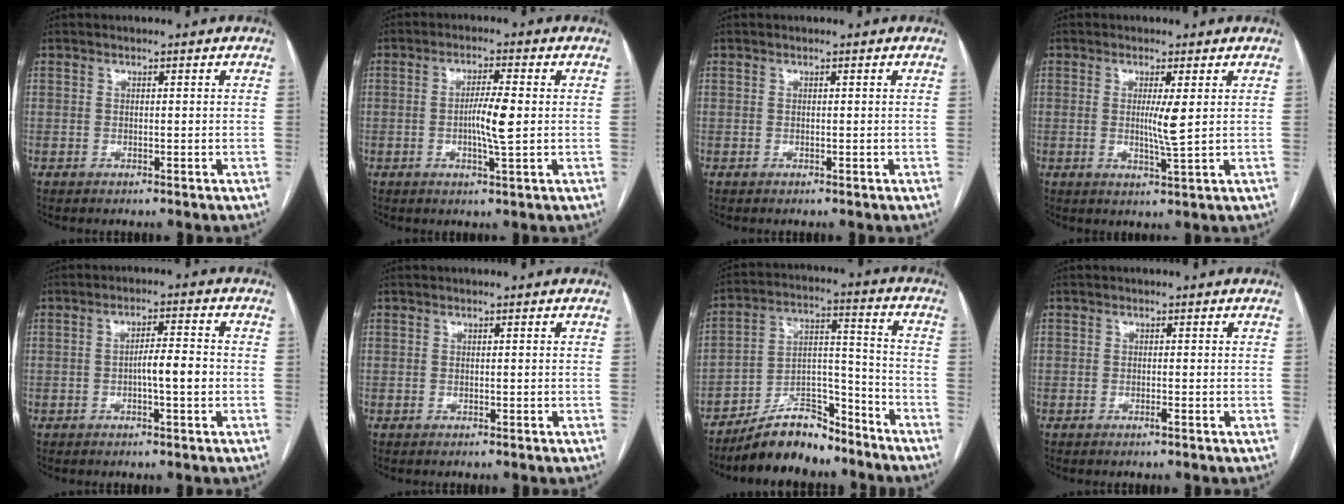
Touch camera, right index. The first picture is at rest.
{"total": 5.1, "force": [-0.3, 0.2, 5.1], "torque": [-0.094, -0.002, -0.006]}
{"total": 0.0}
{"total": 3.8, "force": [0.5, -0.4, 3.7], "torque": [-0.071, -0.010, 0.011]}
{"total": 4.5, "force": [-0.9, 0.5, 4.3], "torque": [-0.068, 0.006, -0.014]}
{"total": 0.0}
{"total": 11.9, "force": [-10.2, 4.0, 4.7], "torque": [-0.077, 0.031, -0.177]}
{"total": 0.5, "force": [-0.3, 0.0, 0.4], "torque": [-0.006, 0.000, -0.006]}